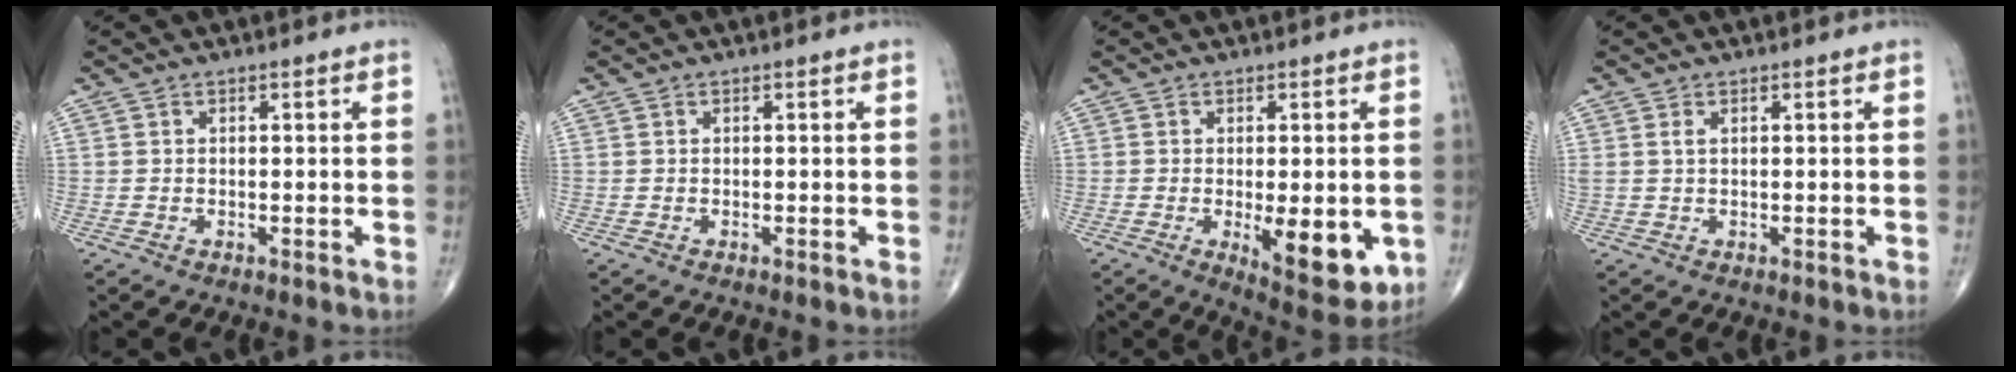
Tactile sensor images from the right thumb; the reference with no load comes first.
{"total": 0.0}
{"total": 11.6, "force": [-2.7, 4.5, 10.3], "torque": [-0.126, -0.021, -0.027]}
{"total": 1.1, "force": [0.5, 0.5, 0.9], "torque": [-0.026, 0.009, 0.014]}